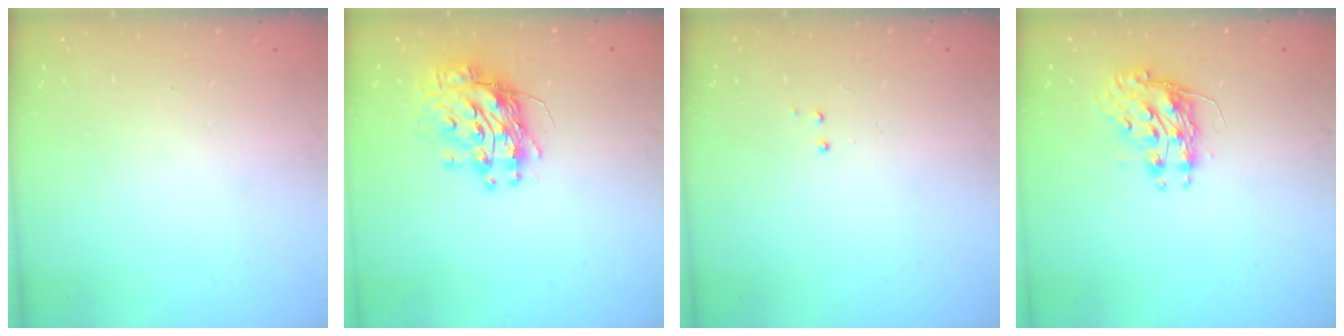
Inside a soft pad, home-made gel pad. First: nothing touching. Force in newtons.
{"total": 11.5, "press": 11.4, "slide": 1.3}
{"total": 2.9, "press": 2.8, "slide": 0.6}
{"total": 9.1, "press": 9.0, "slide": 1.0}